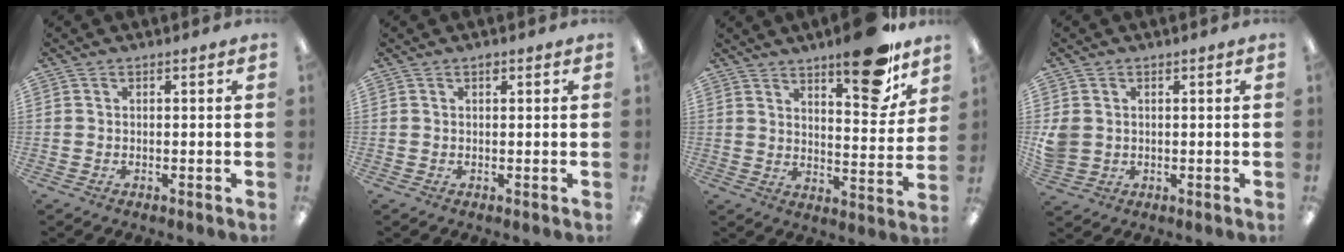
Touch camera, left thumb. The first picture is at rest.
{"total": 1.0, "force": [0.6, 0.4, 0.6], "torque": [-0.013, 0.002, 0.011]}
{"total": 16.4, "force": [11.6, 5.5, 10.2], "torque": [-0.115, -0.081, 0.183]}
{"total": 4.5, "force": [0.7, 4.0, 1.8], "torque": [-0.035, 0.004, 0.015]}